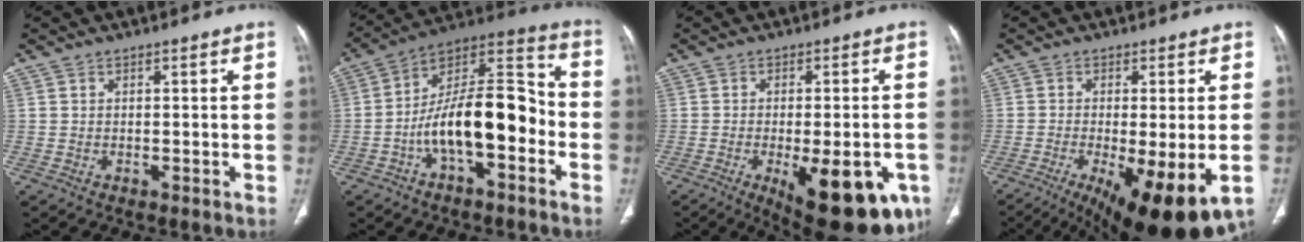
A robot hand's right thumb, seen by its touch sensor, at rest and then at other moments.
{"total": 18.4, "force": [-4.9, 8.3, 15.7], "torque": [-0.244, 0.066, -0.087]}
{"total": 18.7, "force": [-7.5, 7.2, 15.5], "torque": [-0.152, -0.002, -0.085]}
{"total": 16.0, "force": [-6.5, 4.4, 13.9], "torque": [-0.198, -0.025, -0.091]}